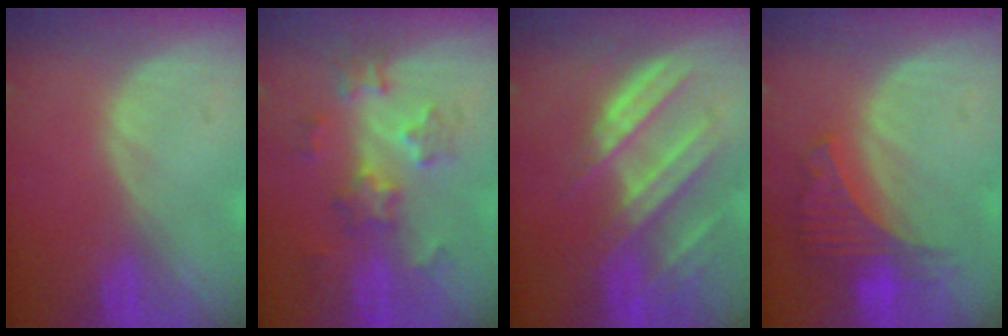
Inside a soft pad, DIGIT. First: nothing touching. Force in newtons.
{"total": 6.5, "press": 5.9, "slide": 2.7}
{"total": 8.8, "press": 8.0, "slide": 3.6}
{"total": 6.3, "press": 5.9, "slide": 2.3}